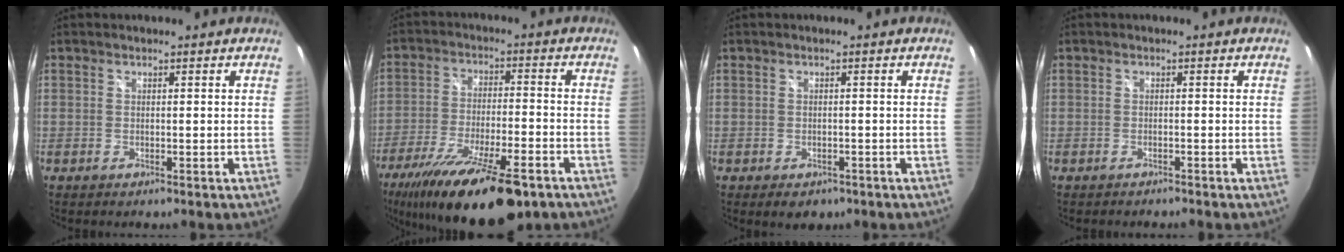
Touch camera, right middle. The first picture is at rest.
{"total": 21.5, "force": [-14.8, 5.8, 14.4], "torque": [-0.268, -0.048, -0.235]}
{"total": 3.4, "force": [-2.1, 2.1, 1.6], "torque": [-0.031, -0.012, -0.026]}
{"total": 1.2, "force": [-1.2, 0.3, 0.3], "torque": [-0.009, -0.003, -0.018]}